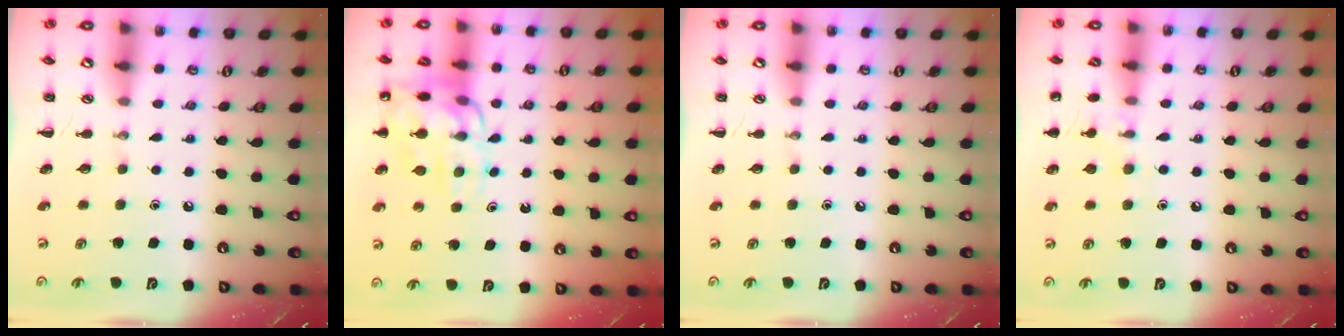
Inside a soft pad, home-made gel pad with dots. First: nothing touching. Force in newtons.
{"total": 13.9, "press": 13.8, "slide": 1.8}
{"total": 0.0}
{"total": 8.1, "press": 7.8, "slide": 2.3}